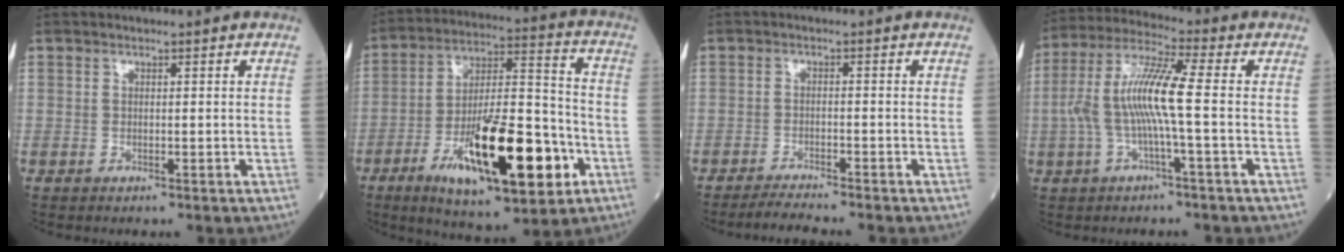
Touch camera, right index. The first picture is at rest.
{"total": 21.1, "force": [-8.2, 5.3, 18.7], "torque": [-0.316, -0.012, -0.127]}
{"total": 4.2, "force": [-3.9, -0.8, 1.3], "torque": [-0.025, -0.018, -0.067]}
{"total": 10.2, "force": [-0.9, 0.5, 10.1], "torque": [-0.213, 0.021, -0.026]}